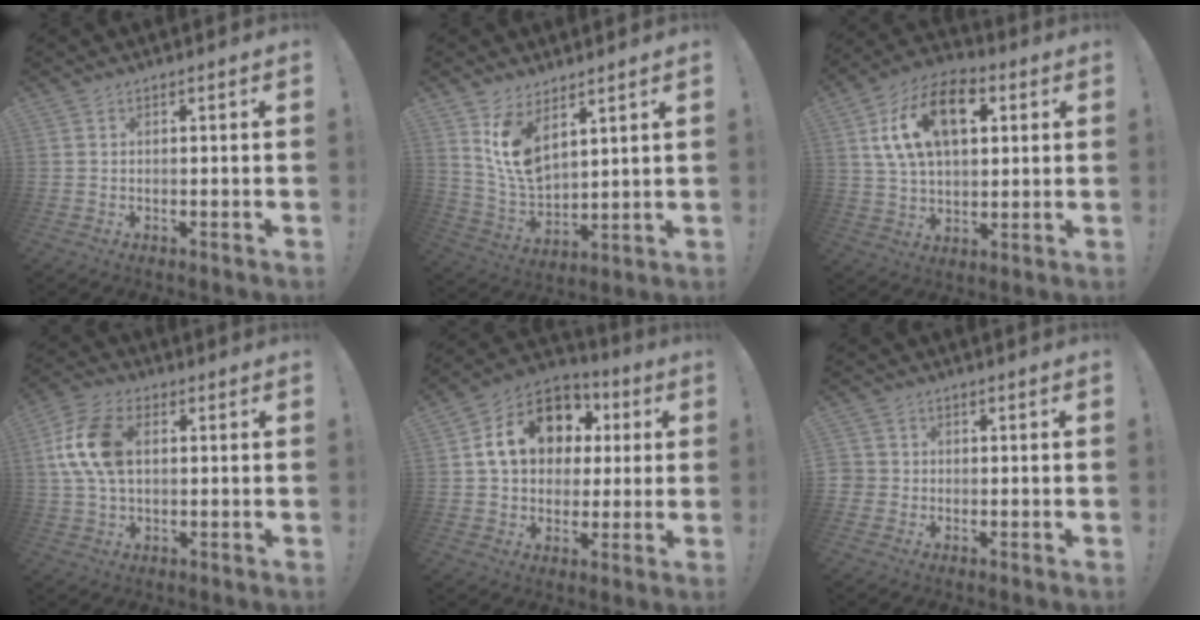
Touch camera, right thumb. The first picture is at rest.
{"total": 11.6, "force": [7.3, 6.4, 6.3], "torque": [-0.123, -0.043, 0.143]}
{"total": 18.6, "force": [6.8, 11.1, 13.2], "torque": [-0.216, -0.011, 0.120]}
{"total": 13.9, "force": [2.2, 8.8, 10.6], "torque": [-0.206, 0.005, 0.042]}
{"total": 17.4, "force": [5.4, 13.2, 9.9], "torque": [-0.151, -0.005, 0.110]}
{"total": 2.7, "force": [-0.7, 2.4, 0.8], "torque": [-0.011, 0.007, -0.012]}